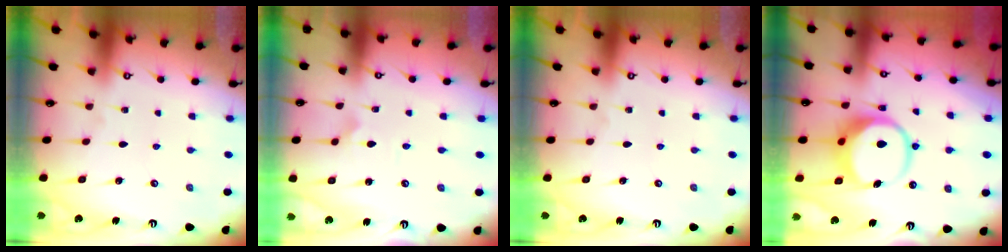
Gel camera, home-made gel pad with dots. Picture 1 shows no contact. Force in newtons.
{"total": 3.0, "press": 3.0, "slide": 0.1}
{"total": 0.0}
{"total": 8.7, "press": 8.6, "slide": 1.1}